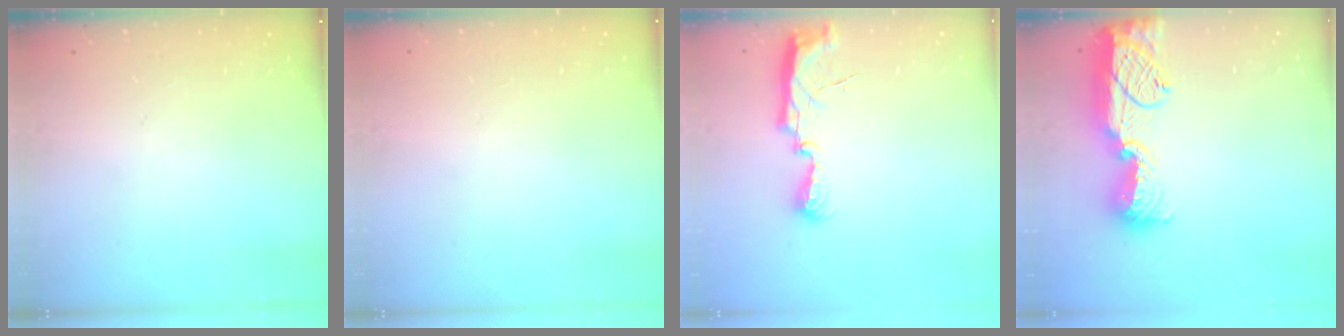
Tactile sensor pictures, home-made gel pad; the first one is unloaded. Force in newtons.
{"total": 1.0, "press": 0.8, "slide": 0.6}
{"total": 7.3, "press": 7.3, "slide": 0.5}
{"total": 17.4, "press": 16.6, "slide": 5.5}